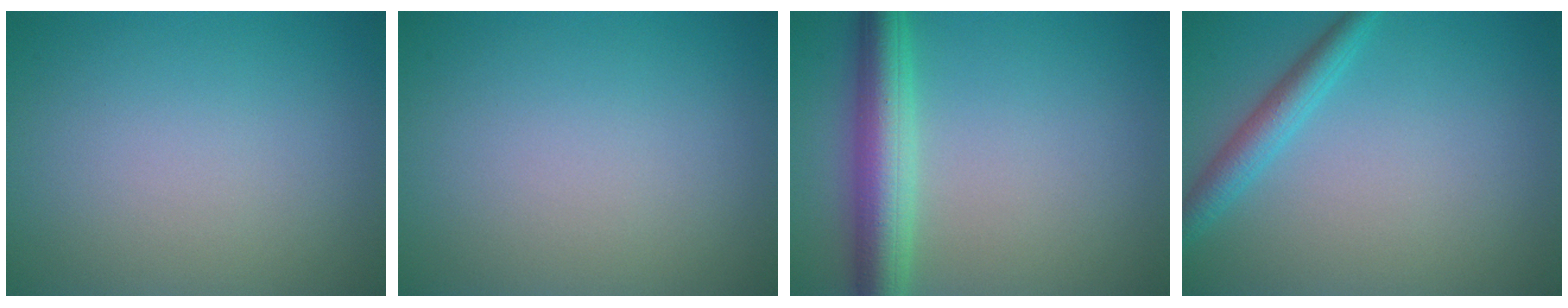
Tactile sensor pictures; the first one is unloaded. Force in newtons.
{"total": 0.0}
{"total": 5.5, "press": 5.5, "slide": 0.2}
{"total": 2.6, "press": 2.6, "slide": 0.2}